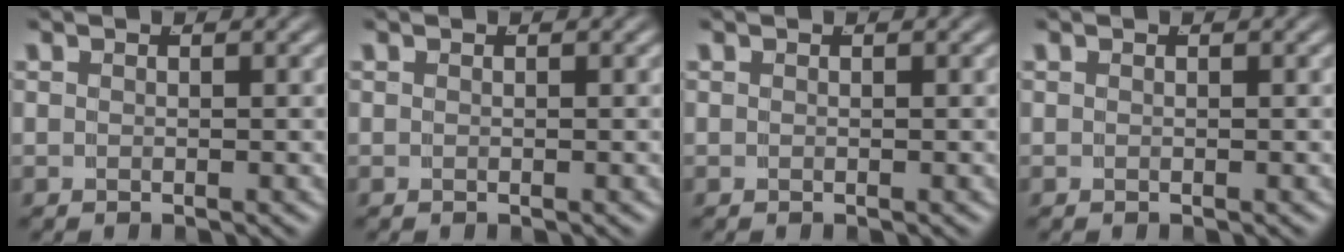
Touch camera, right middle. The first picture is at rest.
{"total": 0.0}
{"total": 0.0}
{"total": 0.0}